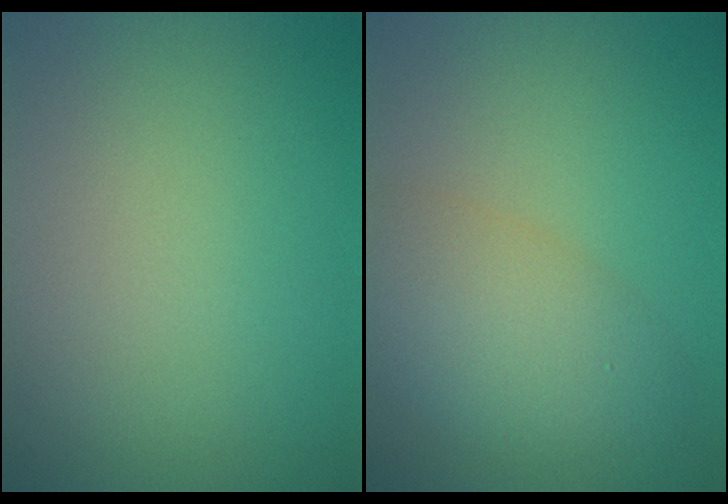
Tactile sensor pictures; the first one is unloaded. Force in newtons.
{"total": 5.3, "press": 5.3, "slide": 0.2}